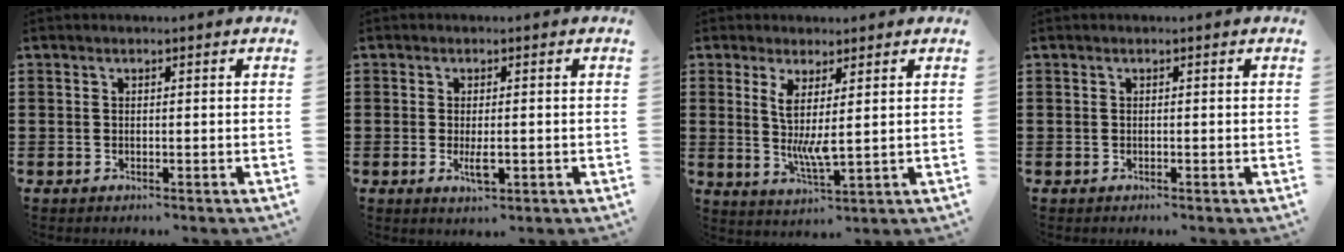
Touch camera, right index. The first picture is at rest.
{"total": 3.0, "force": [-0.6, 0.9, 2.8], "torque": [-0.064, -0.006, -0.015]}
{"total": 4.8, "force": [1.5, 0.7, 4.5], "torque": [-0.090, -0.012, 0.029]}
{"total": 0.0}